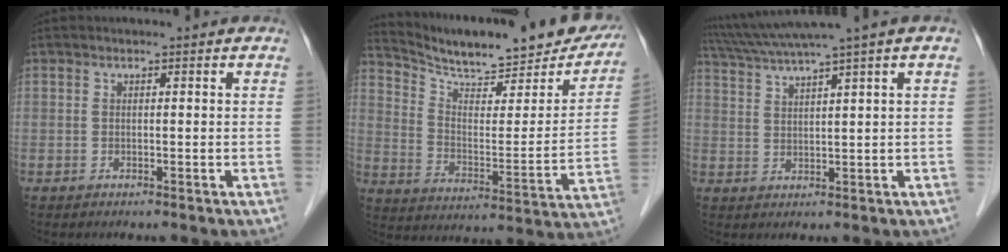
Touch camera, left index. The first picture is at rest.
{"total": 23.3, "force": [20.9, 5.0, 9.0], "torque": [-0.133, -0.044, 0.287]}
{"total": 7.7, "force": [5.8, -2.0, 4.5], "torque": [-0.081, 0.023, 0.106]}